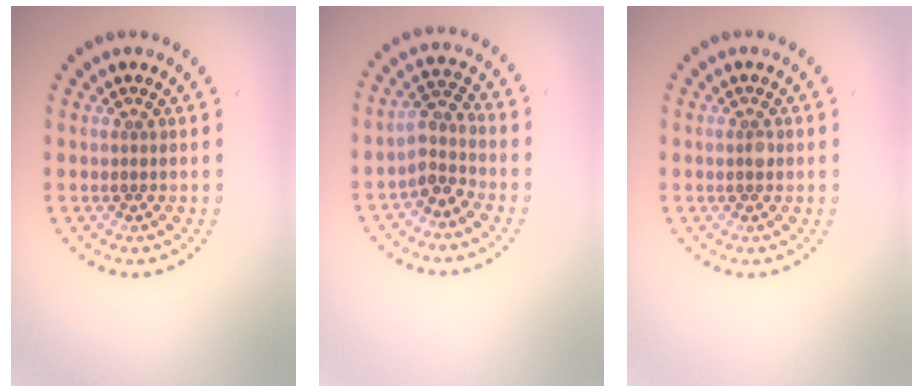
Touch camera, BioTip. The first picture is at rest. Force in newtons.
{"total": 2.6, "press": 2.1, "slide": 1.6}
{"total": 1.0, "press": 1.0, "slide": 0.1}